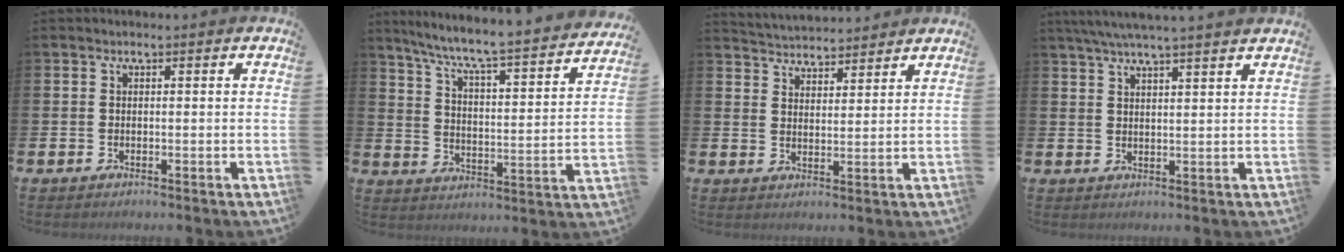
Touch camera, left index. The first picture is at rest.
{"total": 6.6, "force": [6.1, 0.2, 2.7], "torque": [-0.080, -0.053, 0.096]}
{"total": 4.4, "force": [4.3, 0.6, -0.4], "torque": [-0.010, -0.025, 0.078]}
{"total": 4.7, "force": [4.4, -0.5, 1.7], "torque": [-0.041, -0.013, 0.078]}